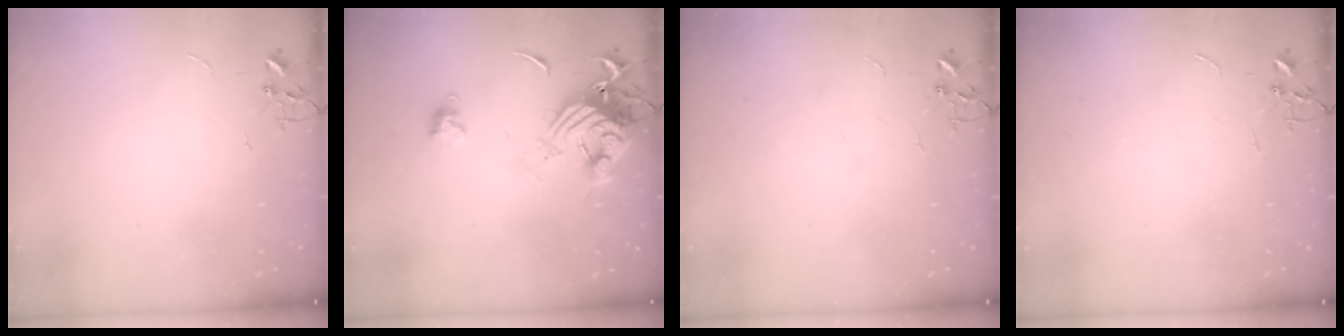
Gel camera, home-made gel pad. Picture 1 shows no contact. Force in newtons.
{"total": 14.5, "press": 14.4, "slide": 1.7}
{"total": 0.0}
{"total": 0.0}